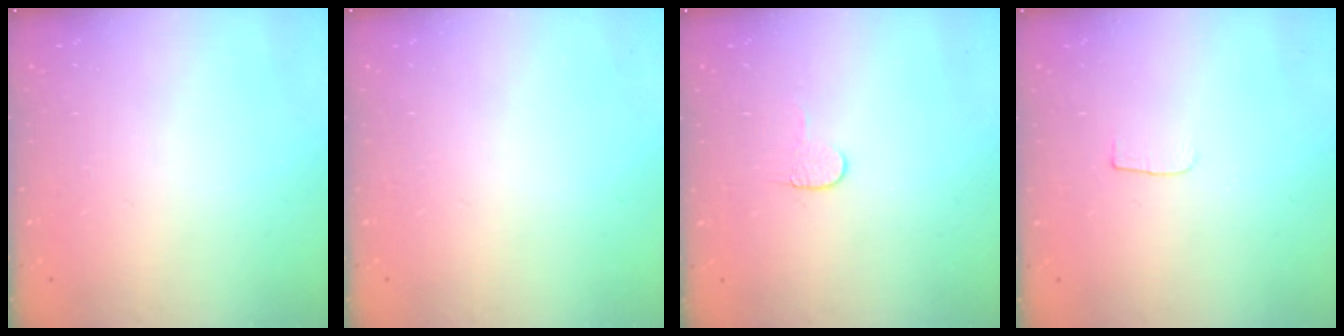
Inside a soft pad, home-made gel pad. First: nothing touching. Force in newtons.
{"total": 0.0}
{"total": 5.0, "press": 4.9, "slide": 0.4}
{"total": 3.0, "press": 3.0, "slide": 0.3}